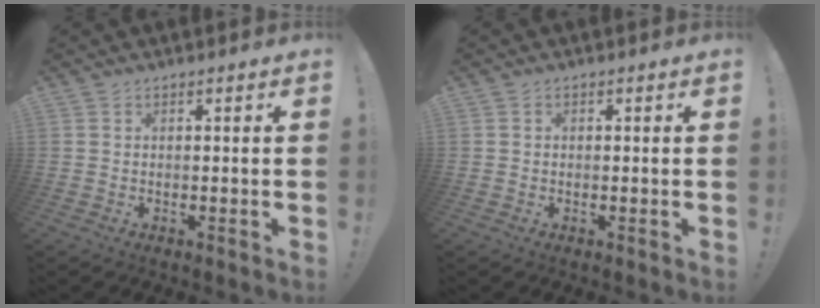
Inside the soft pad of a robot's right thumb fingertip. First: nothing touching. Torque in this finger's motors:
{"motor_torque": [-0.19, -0.03, -0.15, 0.07, 0.03]}